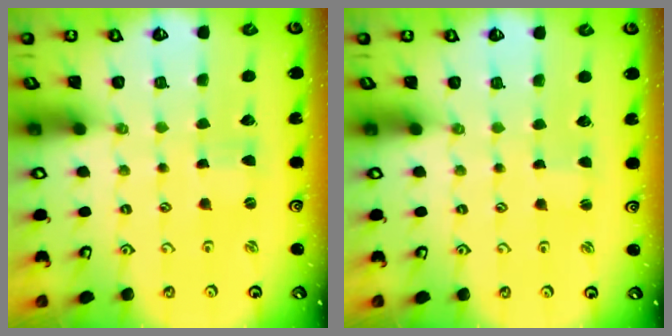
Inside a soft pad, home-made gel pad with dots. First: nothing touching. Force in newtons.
{"total": 0.0}